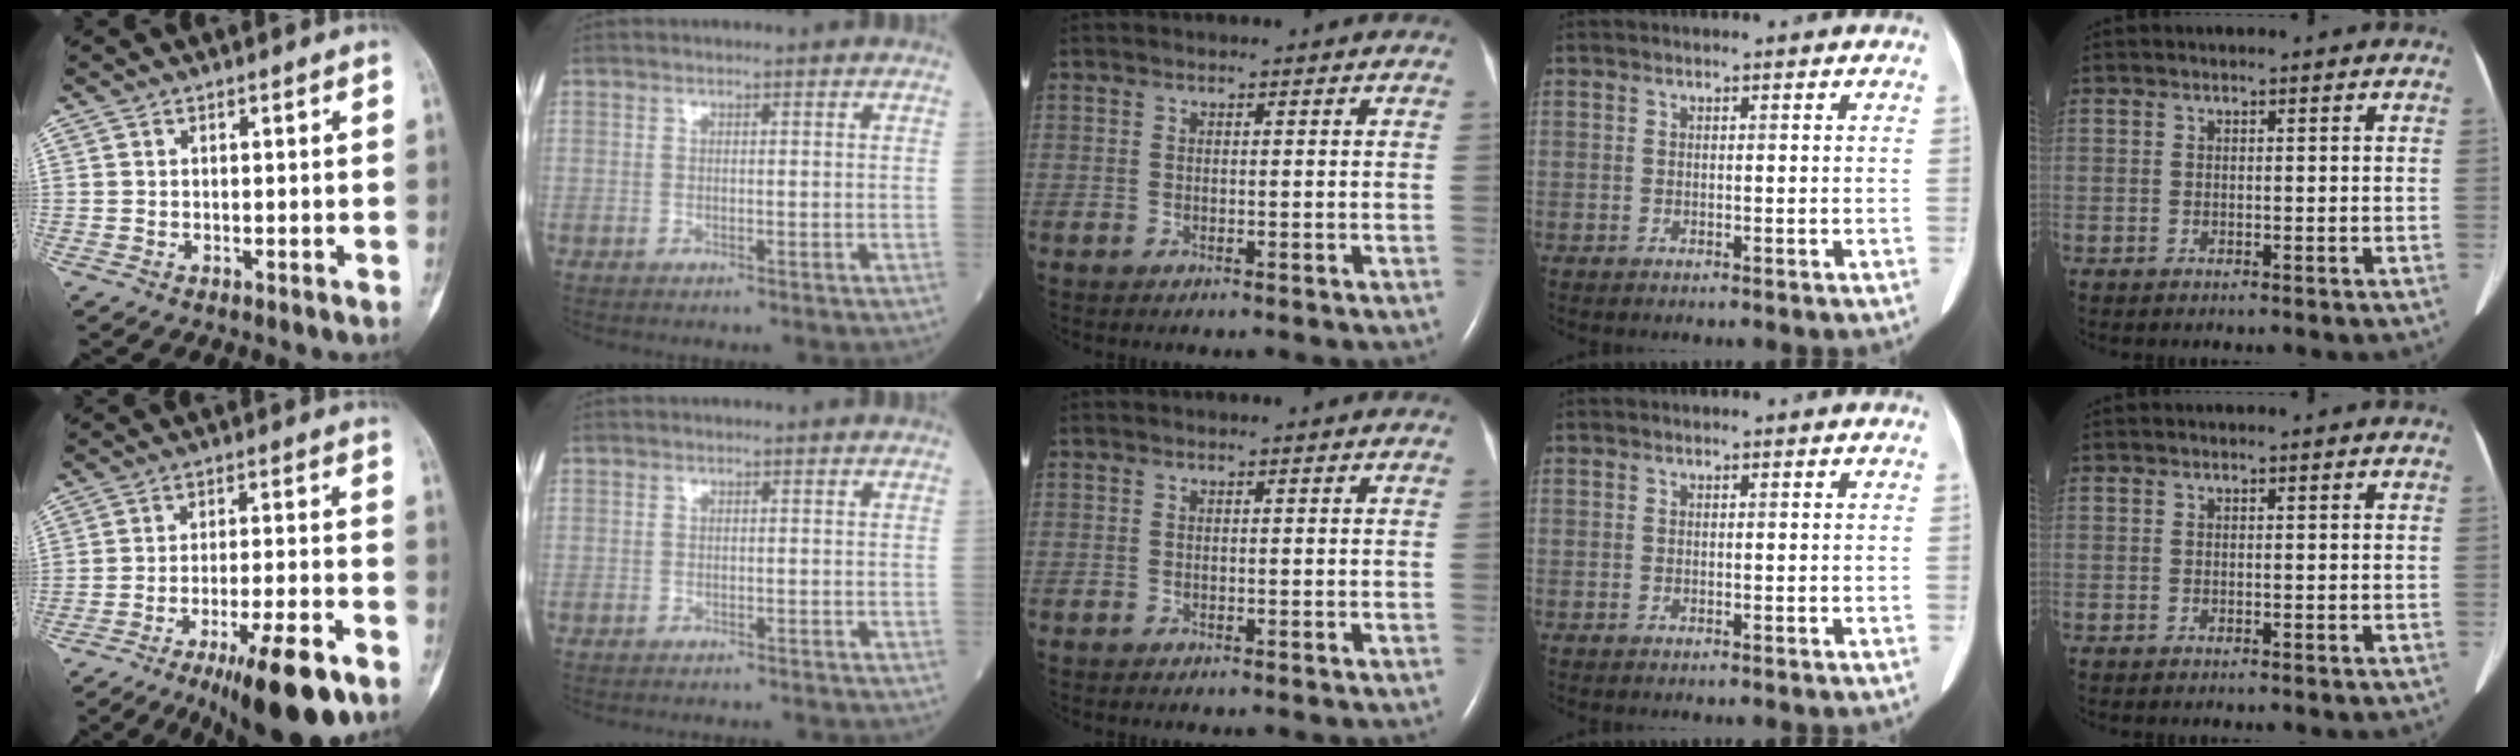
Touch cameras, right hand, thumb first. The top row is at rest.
{"thumb": {"total": 16.0, "force": [-9.7, 3.1, 12.3], "torque": [-0.181, 0.042, -0.151]}, "index": {"total": 2.9, "force": [-2.8, 0.9, 0.3], "torque": [0.004, -0.004, -0.038]}}